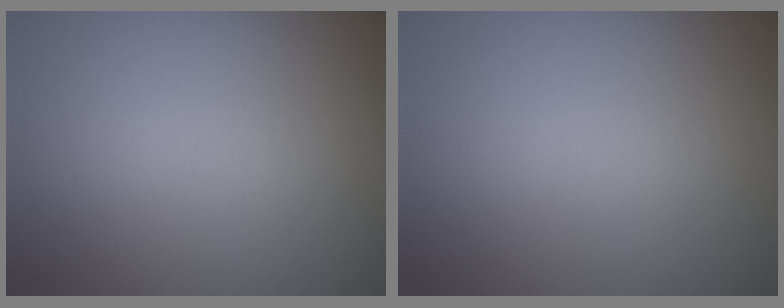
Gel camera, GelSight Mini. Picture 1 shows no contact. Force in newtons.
{"total": 0.0}